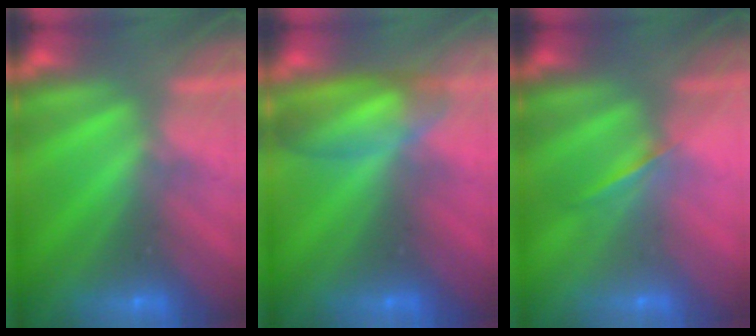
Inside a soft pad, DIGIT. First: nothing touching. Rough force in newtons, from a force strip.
{"total": 4.7}
{"total": 1.3}